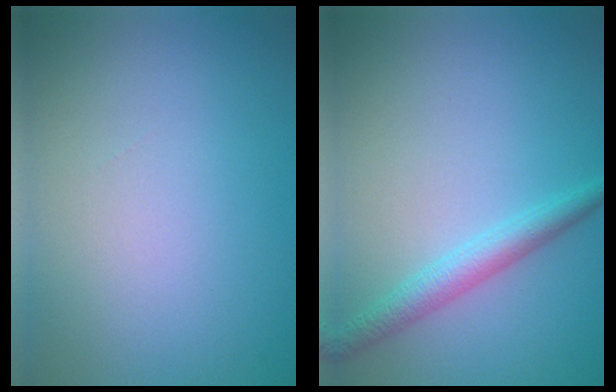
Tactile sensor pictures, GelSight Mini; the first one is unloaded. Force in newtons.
{"total": 2.5, "press": 2.5, "slide": 0.1}